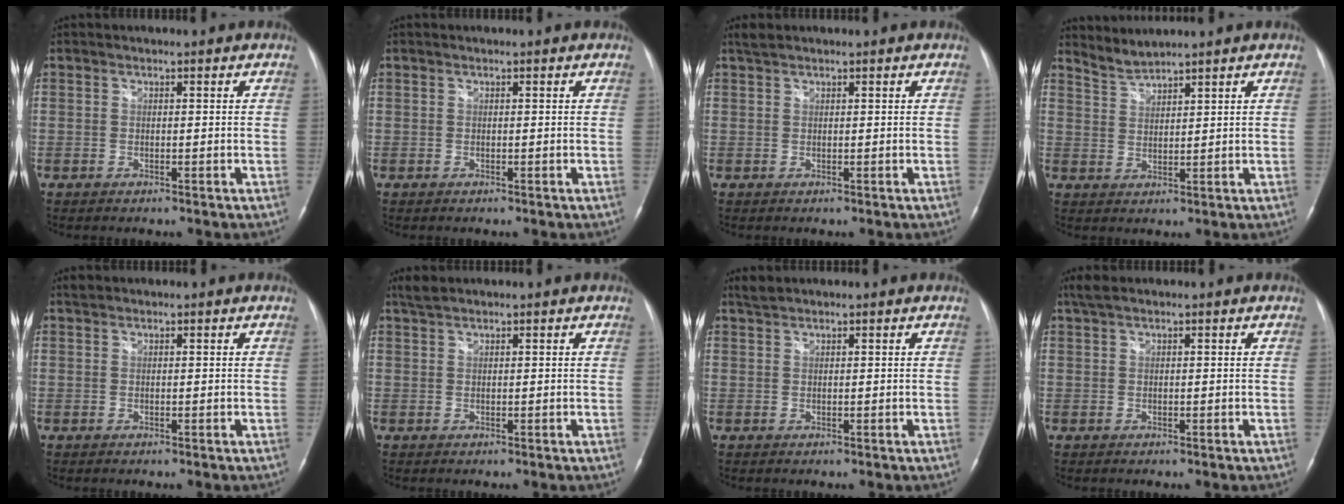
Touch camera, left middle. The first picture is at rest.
{"total": 0.0}
{"total": 1.3, "force": [1.2, 0.2, 0.6], "torque": [-0.016, 0.013, 0.026]}
{"total": 2.9, "force": [2.8, -0.6, -0.3], "torque": [-0.001, -0.001, 0.064]}
{"total": 0.7, "force": [0.6, 0.3, 0.1], "torque": [-0.009, 0.010, 0.013]}
{"total": 1.8, "force": [1.6, 0.2, 0.7], "torque": [-0.020, 0.012, 0.034]}
{"total": 1.3, "force": [1.3, 0.2, 0.3], "torque": [-0.012, 0.011, 0.029]}
{"total": 2.0, "force": [1.5, 0.4, 1.3], "torque": [-0.031, 0.020, 0.031]}